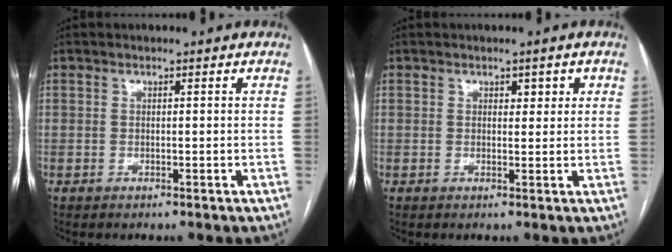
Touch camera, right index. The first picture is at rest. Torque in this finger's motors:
{"motor_torque": [0.02, 0.06, 0.00, 0.01]}